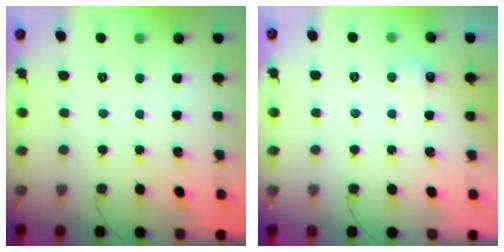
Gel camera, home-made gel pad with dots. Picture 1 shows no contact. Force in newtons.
{"total": 11.4, "press": 3.4, "slide": 10.9}